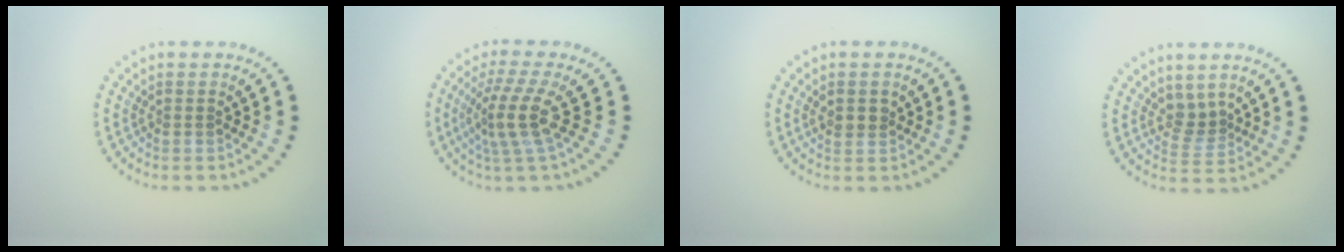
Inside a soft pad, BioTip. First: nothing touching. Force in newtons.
{"total": 4.1, "press": 3.2, "slide": 2.6}
{"total": 1.7, "press": 1.6, "slide": 0.5}
{"total": 2.0, "press": 1.5, "slide": 1.3}